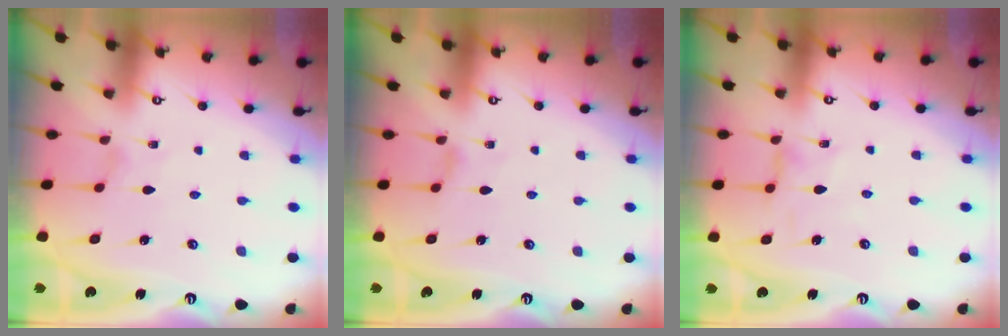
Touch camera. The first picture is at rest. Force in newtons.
{"total": 0.9, "press": 0.9, "slide": 0.2}
{"total": 1.7, "press": 1.7, "slide": 0.5}